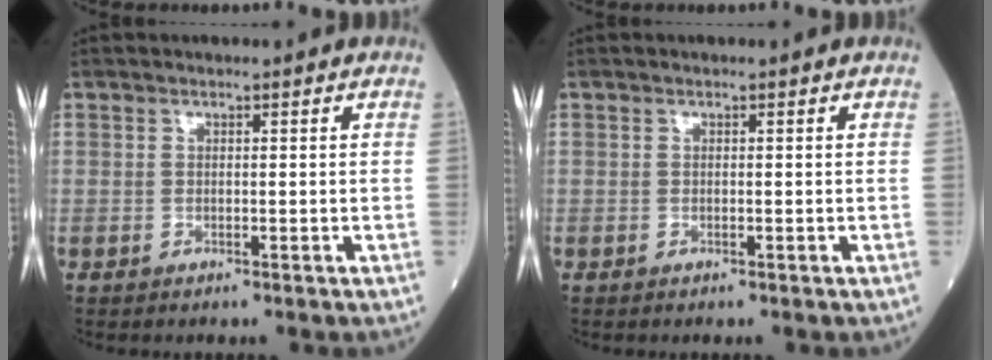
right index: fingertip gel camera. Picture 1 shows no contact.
{"total": 0.0}